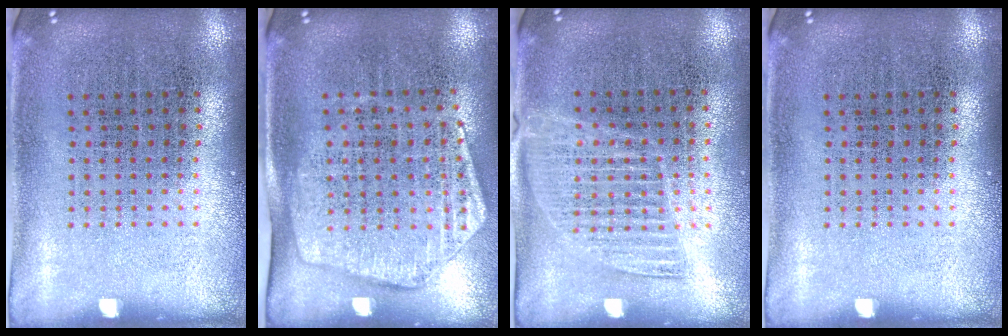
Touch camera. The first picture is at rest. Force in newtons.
{"total": 1.8, "press": 1.5, "slide": 1.0}
{"total": 1.3, "press": 1.2, "slide": 0.7}
{"total": 0.0}